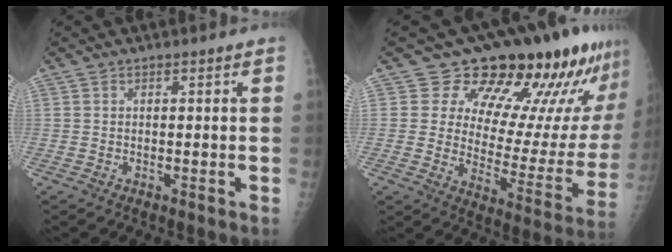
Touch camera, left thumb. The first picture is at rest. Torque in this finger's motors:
{"motor_torque": [0.50, 0.52, 0.07, -0.52, 0.11]}